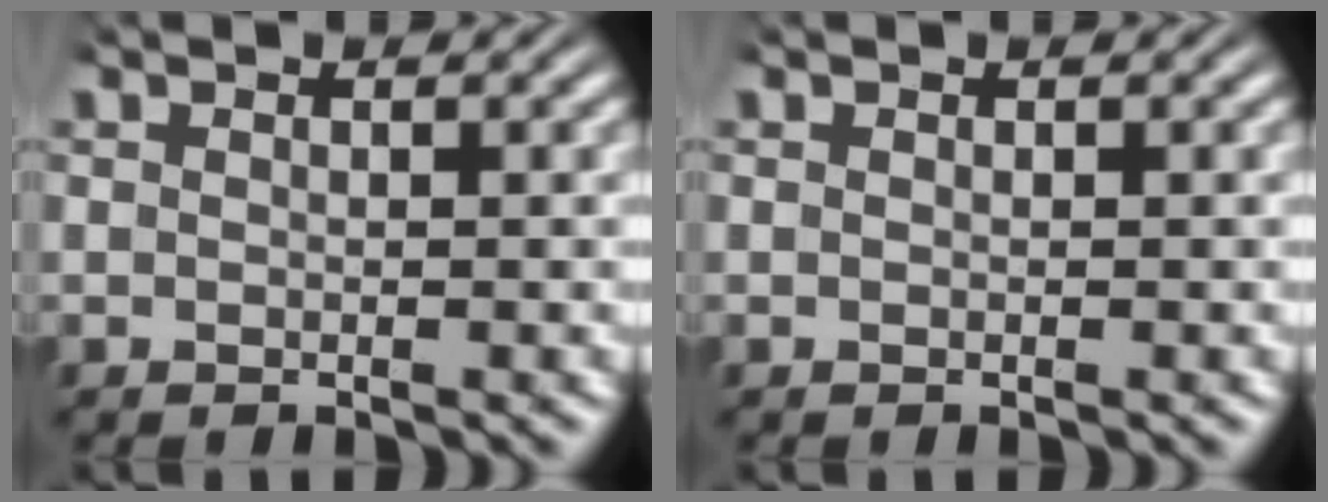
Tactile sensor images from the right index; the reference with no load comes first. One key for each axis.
{"total": 0.0}